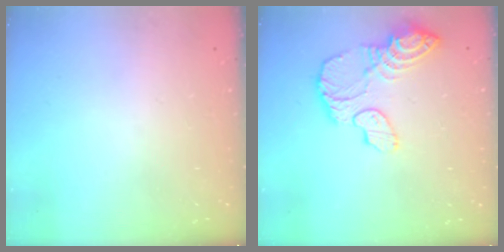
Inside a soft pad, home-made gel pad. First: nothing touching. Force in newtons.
{"total": 14.9, "press": 14.8, "slide": 1.5}